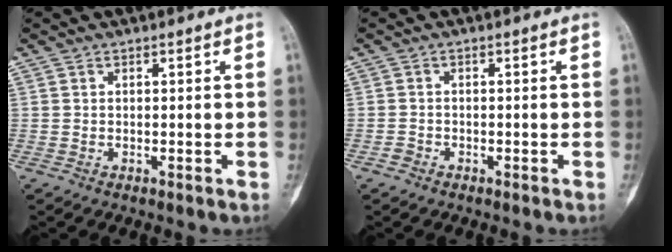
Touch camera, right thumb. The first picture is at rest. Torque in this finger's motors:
{"motor_torque": [0.58, 0.15, 0.03, -0.42, -0.03]}